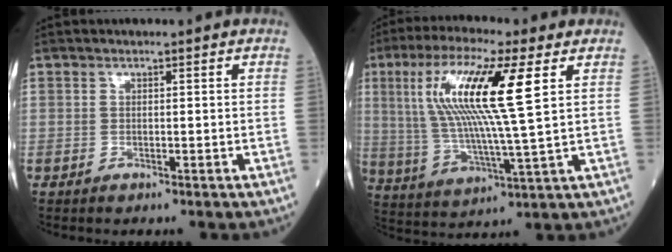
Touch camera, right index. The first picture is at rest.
{"total": 15.7, "force": [5.0, 0.3, 14.9], "torque": [-0.307, 0.011, 0.086]}